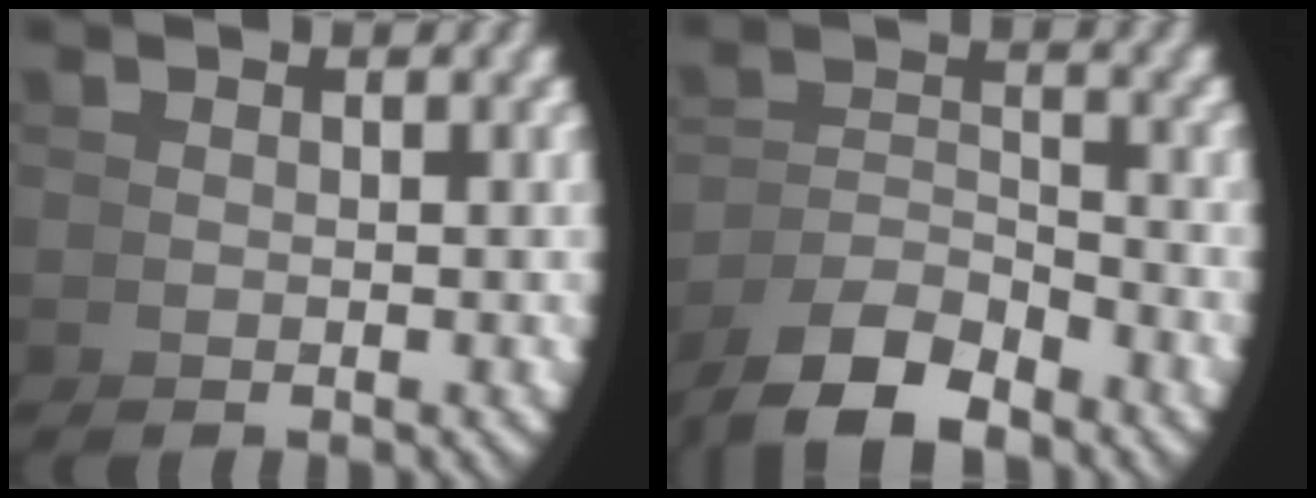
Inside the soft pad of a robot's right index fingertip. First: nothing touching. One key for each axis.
{"total": 5.9, "fx": -4.0, "fy": 3.0, "fz": 3.2, "tx": -0.076, "ty": -0.026, "tz": -0.056}